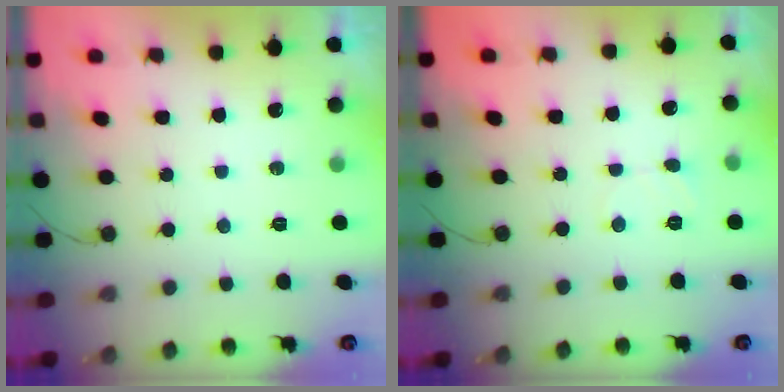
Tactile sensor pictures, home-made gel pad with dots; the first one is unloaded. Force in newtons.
{"total": 3.9, "press": 3.9, "slide": 0.4}